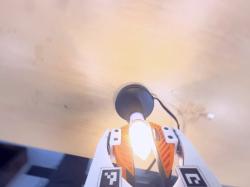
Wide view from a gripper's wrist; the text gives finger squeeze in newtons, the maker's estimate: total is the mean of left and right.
{"total": 13.7, "left": 12.9, "right": 14.5}